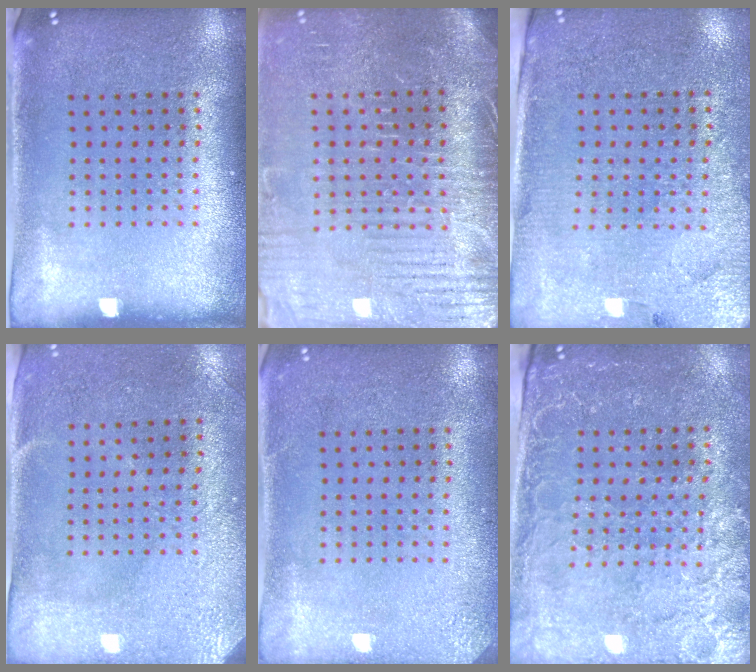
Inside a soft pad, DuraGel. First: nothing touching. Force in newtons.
{"total": 4.1, "press": 3.8, "slide": 1.4}
{"total": 3.1, "press": 2.9, "slide": 1.1}
{"total": 2.9, "press": 2.4, "slide": 1.6}
{"total": 2.0, "press": 2.0, "slide": 0.3}
{"total": 2.9, "press": 2.8, "slide": 0.8}